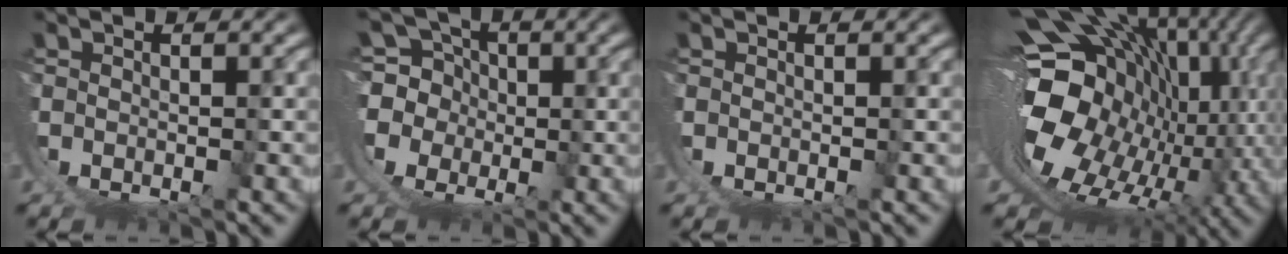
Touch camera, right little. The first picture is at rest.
{"total": 14.3, "force": [-1.4, 13.7, 4.1], "torque": [-0.165, -0.062, -0.024]}
{"total": 0.0}
{"total": 22.4, "force": [-0.7, 15.4, 16.3], "torque": [-0.271, -0.052, 0.004]}